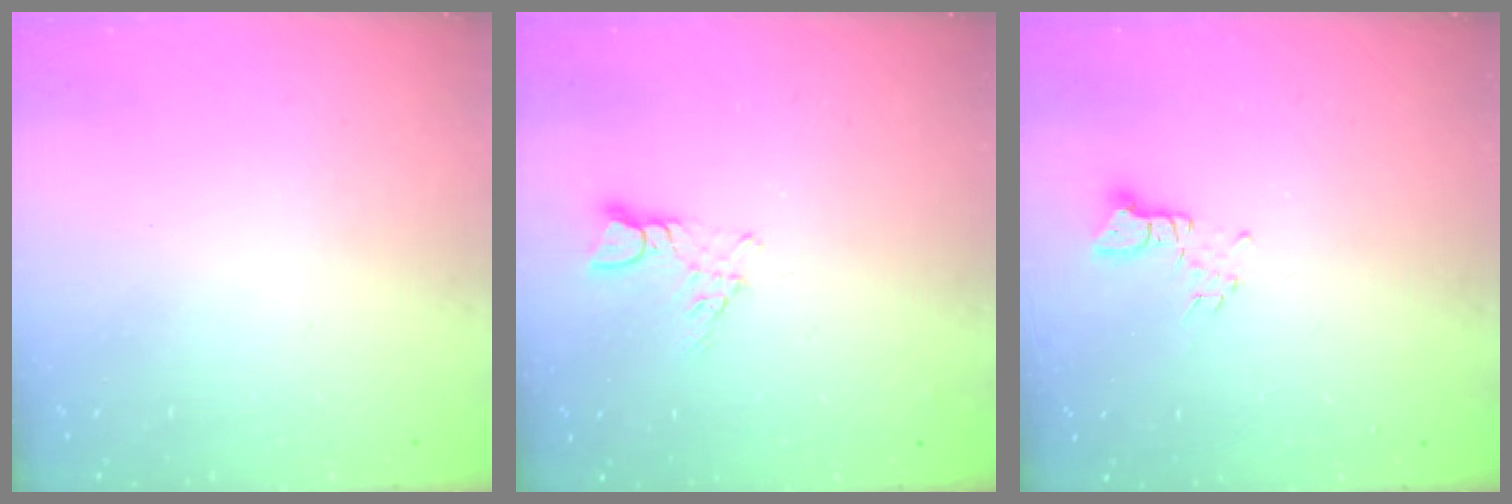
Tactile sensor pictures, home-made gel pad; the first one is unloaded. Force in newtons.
{"total": 3.8, "press": 3.8, "slide": 0.4}
{"total": 2.4, "press": 2.3, "slide": 0.3}